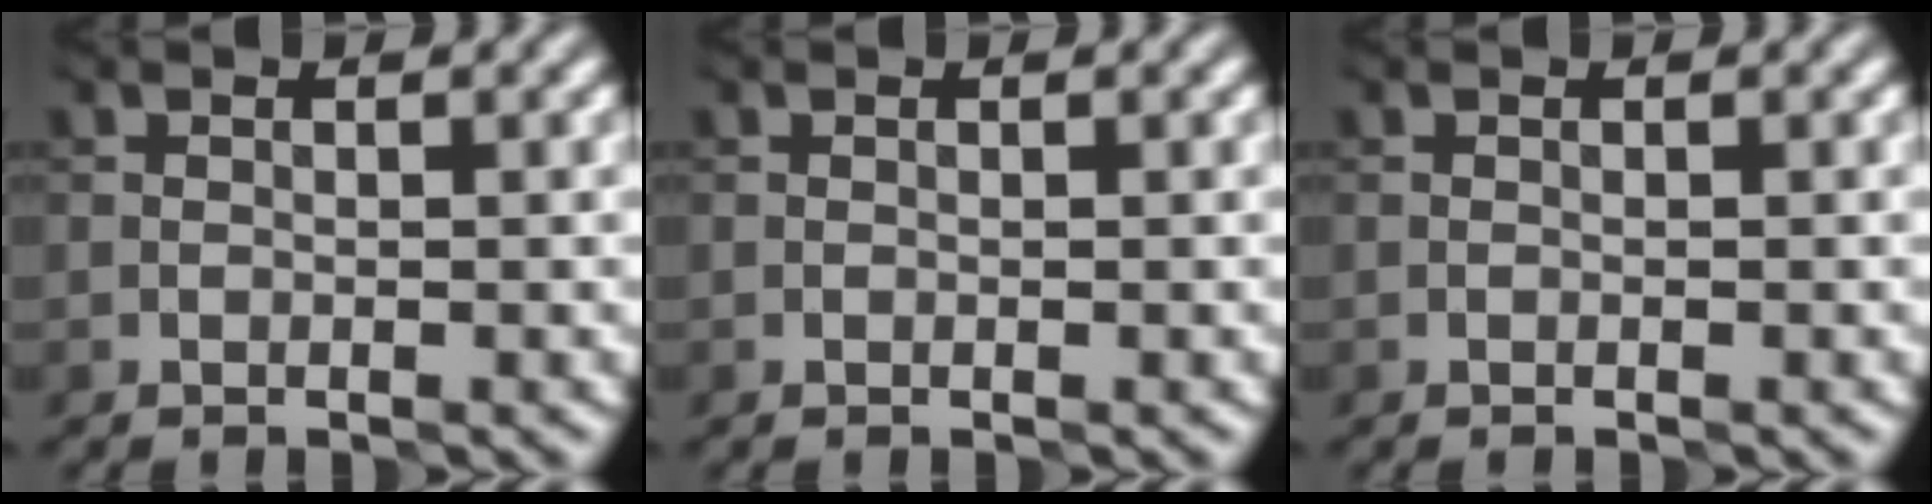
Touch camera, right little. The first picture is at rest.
{"total": 0.0}
{"total": 0.0}